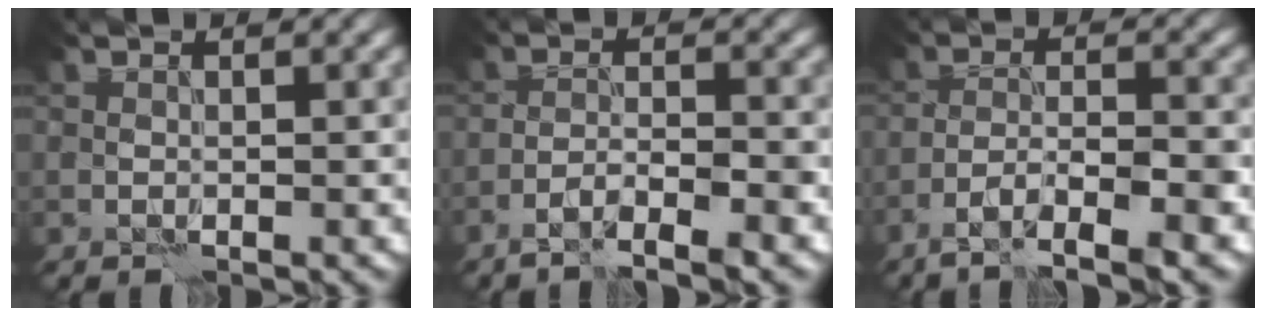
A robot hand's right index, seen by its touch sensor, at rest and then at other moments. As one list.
[{"total": 3.5, "force": [-2.8, -0.1, 2.2], "torque": [-0.038, 0.009, -0.054]}, {"total": 5.2, "force": [-3.7, 0.4, 3.5], "torque": [-0.057, 0.008, -0.068]}]